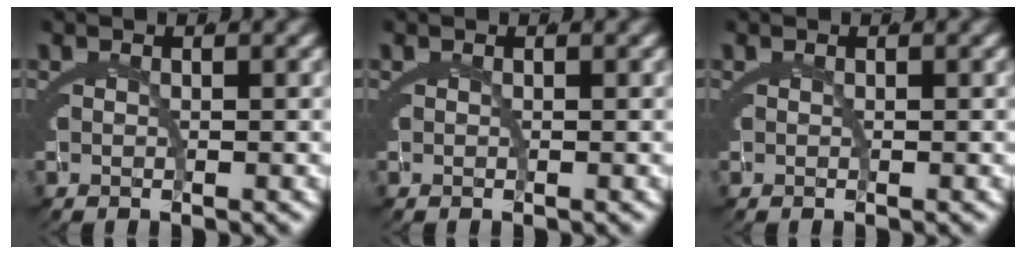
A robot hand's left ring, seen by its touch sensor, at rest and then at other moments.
{"total": 0.0}
{"total": 0.0}